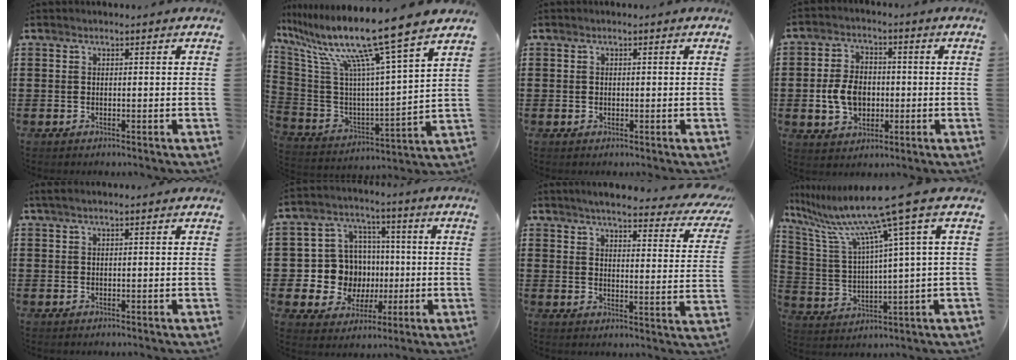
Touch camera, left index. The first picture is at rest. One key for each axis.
{"total": 14.0, "fx": 10.8, "fy": -0.6, "fz": 8.9, "tx": -0.201, "ty": -0.076, "tz": 0.166}
{"total": 0.5, "fx": 0.0, "fy": 0.5, "fz": 0.0, "tx": -0.004, "ty": 0.004, "tz": 0.000}
{"total": 6.8, "fx": -1.0, "fy": 5.0, "fz": 4.4, "tx": -0.094, "ty": 0.007, "tz": -0.023}
{"total": 1.1, "fx": 0.5, "fy": 0.0, "fz": 0.9, "tx": -0.017, "ty": 0.000, "tz": 0.009}
{"total": 10.0, "fx": -0.2, "fy": 9.6, "fz": 2.8, "tx": -0.097, "ty": 0.013, "tz": 0.010}
{"total": 5.0, "fx": 4.4, "fy": 0.1, "fz": 2.5, "tx": -0.058, "ty": -0.029, "tz": 0.069}
{"total": 12.2, "fx": 8.2, "fy": -0.7, "fz": 9.1, "tx": -0.221, "ty": -0.051, "tz": 0.122}